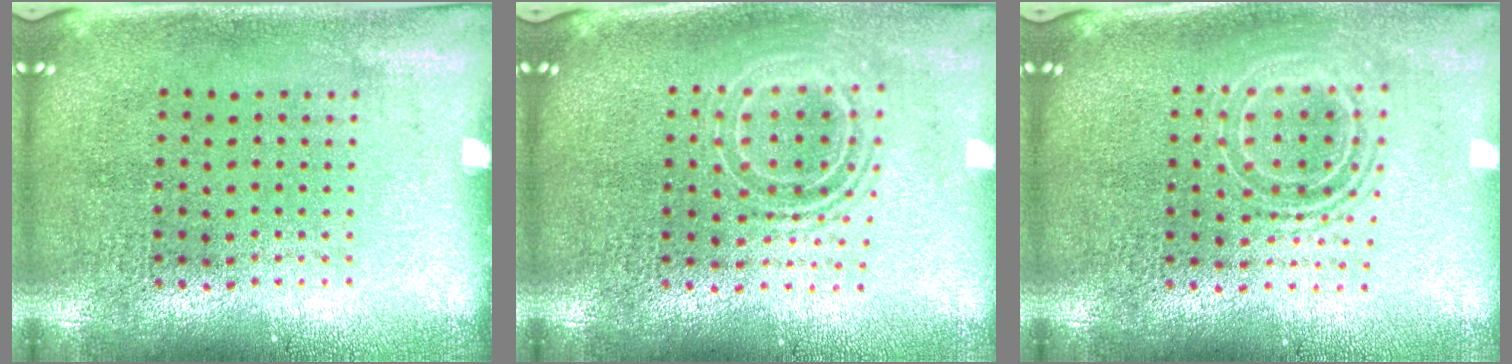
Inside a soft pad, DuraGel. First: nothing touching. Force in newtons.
{"total": 1.7, "press": 1.3, "slide": 1.1}
{"total": 1.7, "press": 1.3, "slide": 1.1}